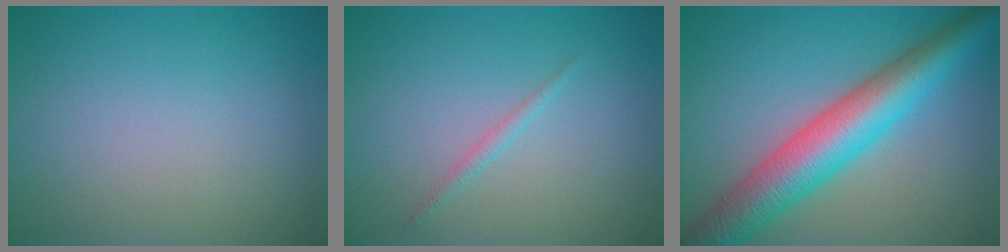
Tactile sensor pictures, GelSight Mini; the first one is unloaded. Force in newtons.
{"total": 0.8, "press": 0.8, "slide": 0.1}
{"total": 8.7, "press": 8.7, "slide": 0.1}